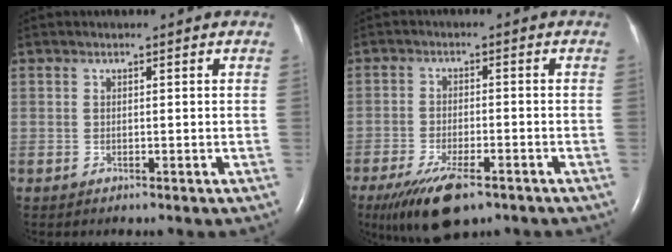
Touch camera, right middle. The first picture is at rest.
{"total": 10.0, "force": [-6.8, 3.0, 6.7], "torque": [-0.121, -0.018, -0.112]}